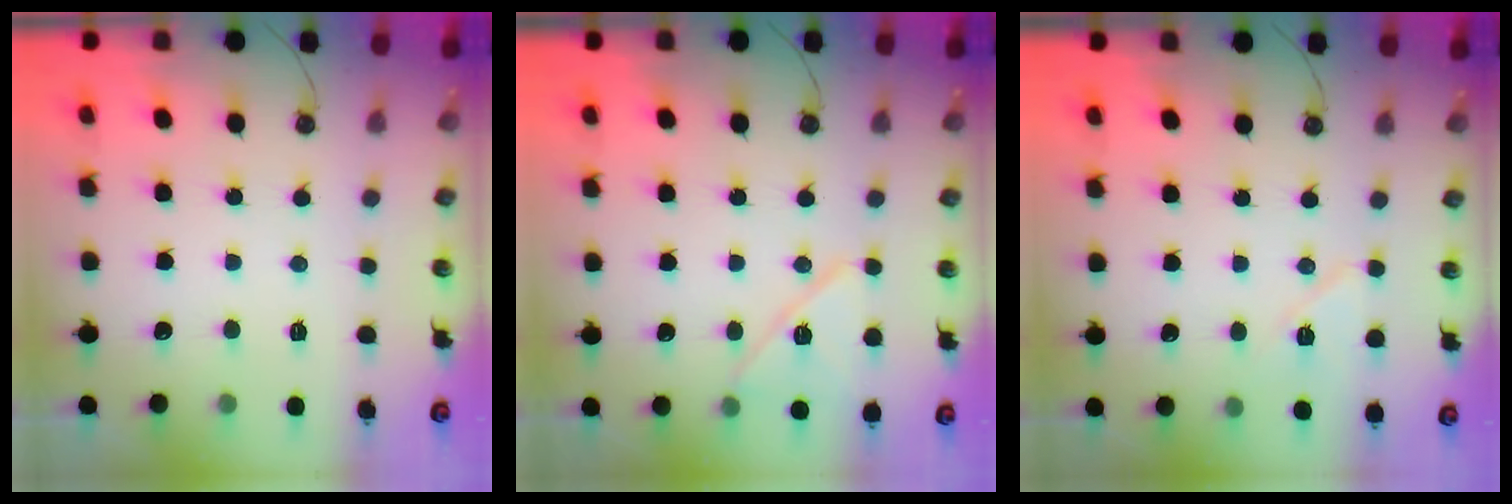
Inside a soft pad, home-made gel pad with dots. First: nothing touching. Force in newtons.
{"total": 11.7, "press": 11.7, "slide": 1.1}
{"total": 7.0, "press": 7.0, "slide": 0.8}